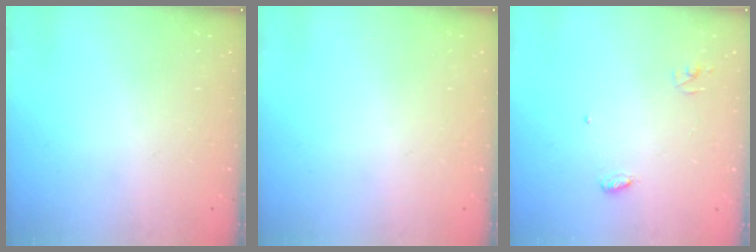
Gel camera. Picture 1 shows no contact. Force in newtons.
{"total": 0.0}
{"total": 3.6, "press": 3.6, "slide": 0.3}